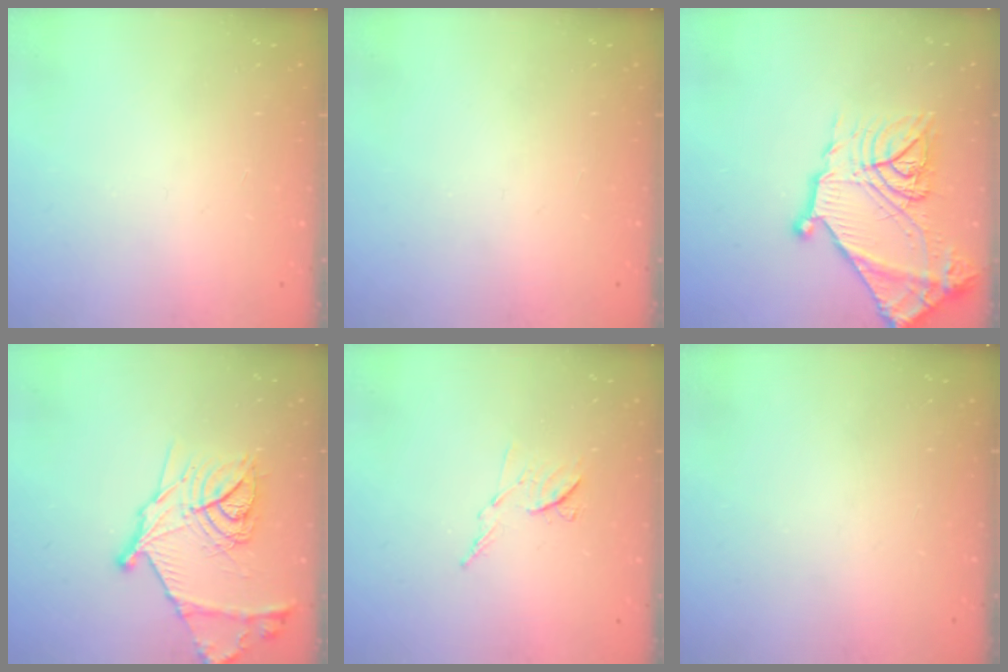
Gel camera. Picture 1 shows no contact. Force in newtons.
{"total": 0.0}
{"total": 23.5, "press": 23.4, "slide": 1.6}
{"total": 19.6, "press": 19.5, "slide": 1.5}
{"total": 6.8, "press": 6.7, "slide": 0.8}
{"total": 0.0}